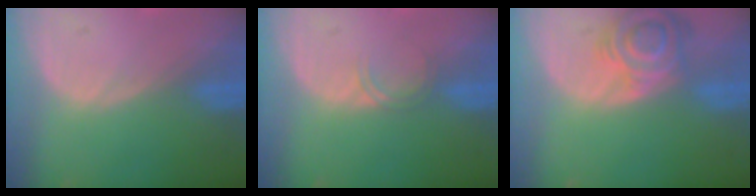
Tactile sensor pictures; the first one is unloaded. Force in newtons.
{"total": 1.7, "press": 1.7, "slide": 0.3}
{"total": 8.2, "press": 7.3, "slide": 3.8}